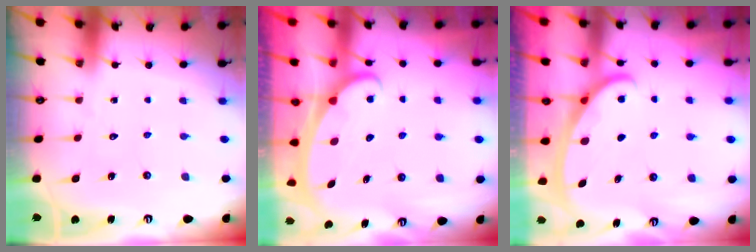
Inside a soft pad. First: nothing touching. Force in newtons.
{"total": 2.3, "press": 2.3, "slide": 0.3}
{"total": 2.8, "press": 2.8, "slide": 0.4}